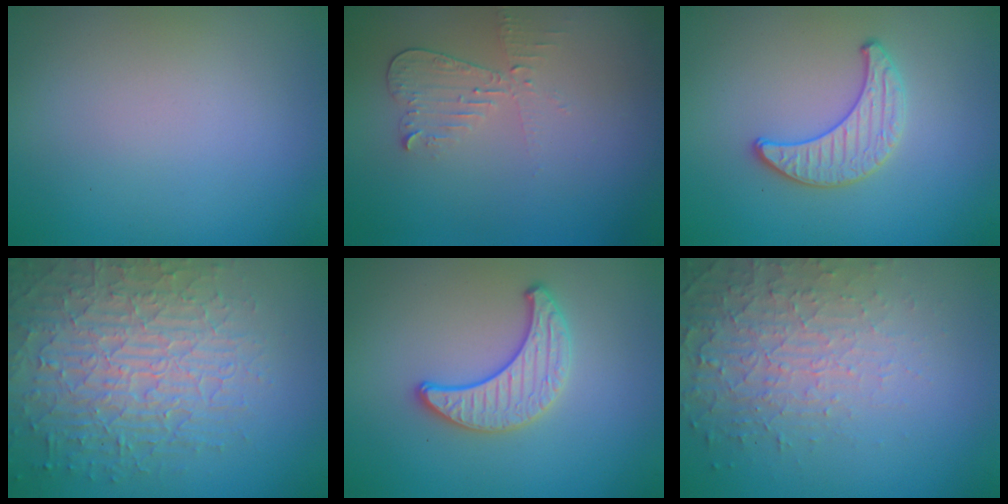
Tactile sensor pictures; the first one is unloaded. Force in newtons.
{"total": 2.1, "press": 2.1, "slide": 0.2}
{"total": 2.0, "press": 2.0, "slide": 0.1}
{"total": 8.2, "press": 5.9, "slide": 5.7}
{"total": 3.0, "press": 2.8, "slide": 0.9}
{"total": 5.3, "press": 3.4, "slide": 4.1}